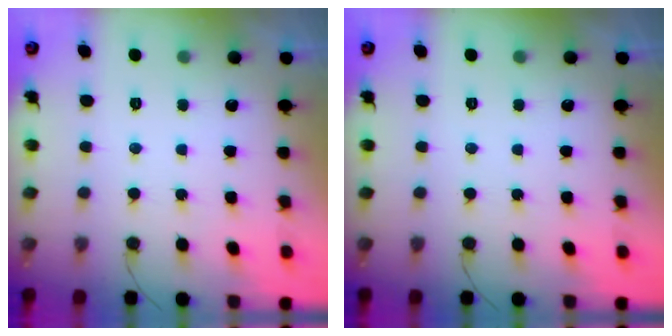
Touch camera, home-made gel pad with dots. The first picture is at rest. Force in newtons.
{"total": 0.0}